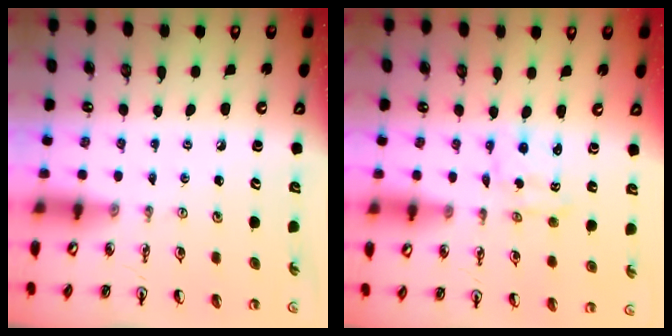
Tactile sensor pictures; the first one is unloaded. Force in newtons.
{"total": 1.1, "press": 1.1, "slide": 0.1}